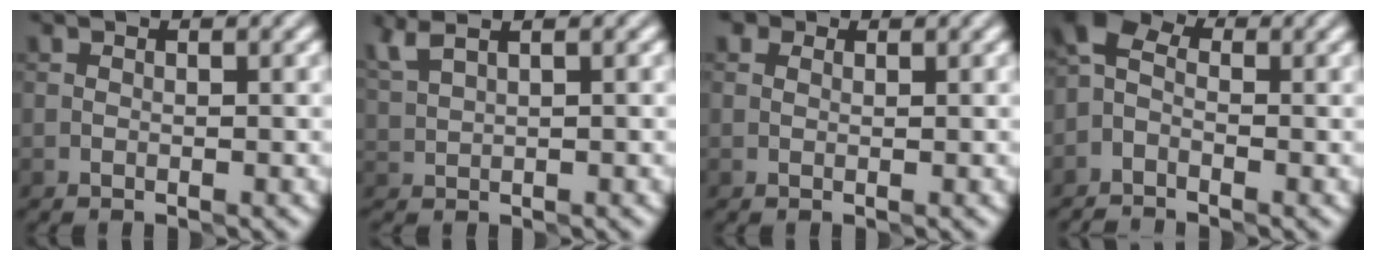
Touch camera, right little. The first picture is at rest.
{"total": 2.1, "force": [1.7, 0.5, 1.2], "torque": [-0.023, 0.009, 0.043]}
{"total": 2.2, "force": [1.3, 1.5, 1.1], "torque": [-0.004, 0.014, -0.014]}
{"total": 3.4, "force": [-1.5, 2.1, 2.3], "torque": [-0.051, 0.008, -0.045]}